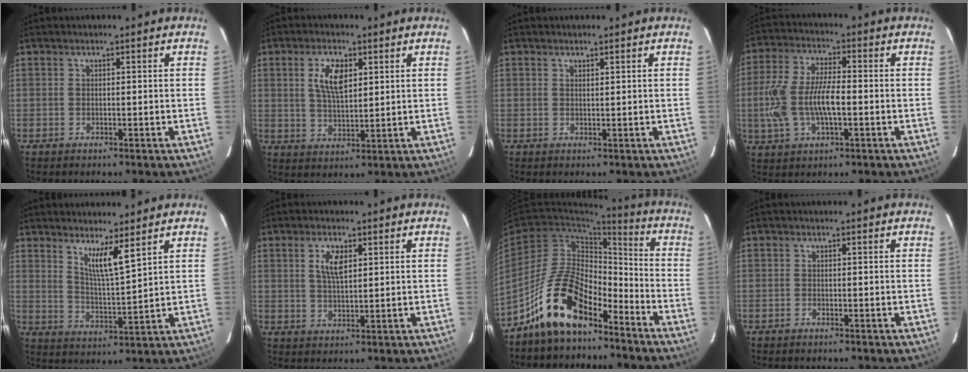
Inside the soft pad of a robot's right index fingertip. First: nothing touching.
{"total": 7.0, "force": [2.5, 3.2, 5.7], "torque": [-0.106, 0.006, 0.049]}
{"total": 0.6, "force": [0.6, 0.1, 0.3], "torque": [-0.005, -0.001, 0.010]}
{"total": 12.2, "force": [-1.8, 5.1, 11.0], "torque": [-0.234, 0.003, -0.033]}
{"total": 6.6, "force": [4.5, 0.2, 4.8], "torque": [-0.085, -0.012, 0.080]}
{"total": 4.7, "force": [1.7, 2.0, 3.9], "torque": [-0.073, 0.004, 0.033]}
{"total": 14.8, "force": [-10.3, 6.6, 8.4], "torque": [-0.163, 0.026, -0.184]}
{"total": 0.6, "force": [-0.5, 0.3, 0.1], "torque": [-0.003, 0.001, -0.011]}